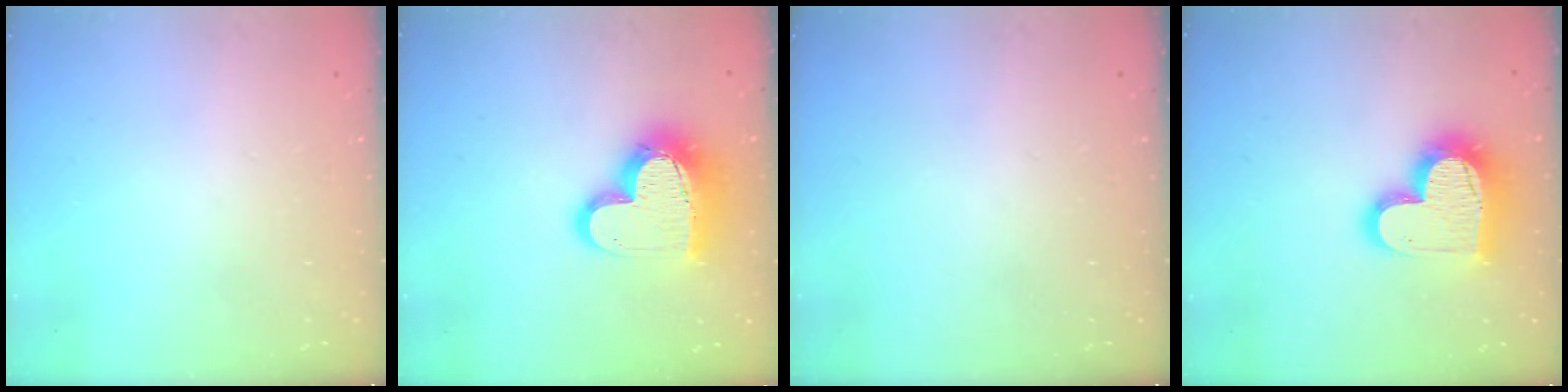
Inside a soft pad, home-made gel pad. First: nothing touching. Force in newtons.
{"total": 17.4, "press": 17.4, "slide": 1.3}
{"total": 0.0}
{"total": 18.1, "press": 18.0, "slide": 1.6}